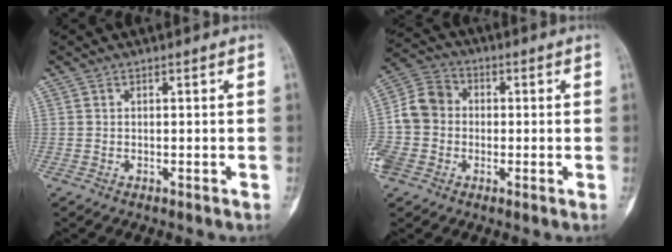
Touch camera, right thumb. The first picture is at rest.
{"total": 11.5, "force": [-1.6, 10.0, 5.5], "torque": [-0.111, 0.033, -0.038]}